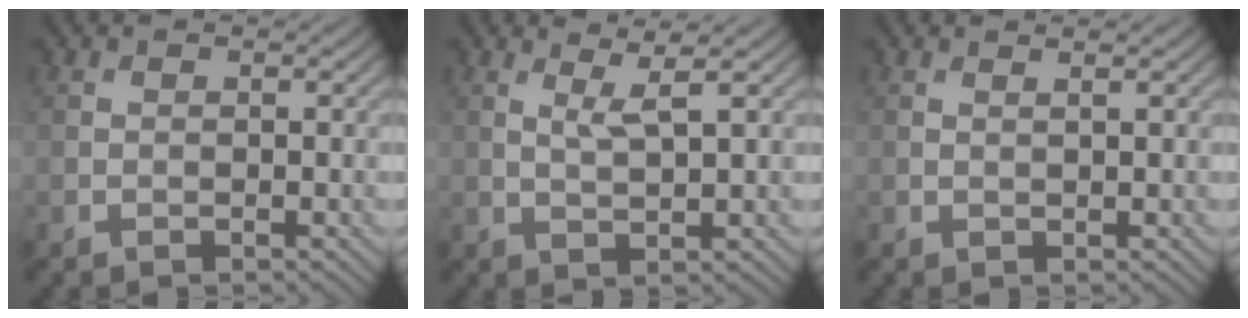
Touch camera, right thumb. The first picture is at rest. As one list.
[{"total": 3.0, "force": [1.6, 0.3, 2.5], "torque": [-0.054, 0.000, 0.035]}, {"total": 0.9, "force": [0.7, 0.0, 0.5], "torque": [-0.008, -0.002, 0.009]}]